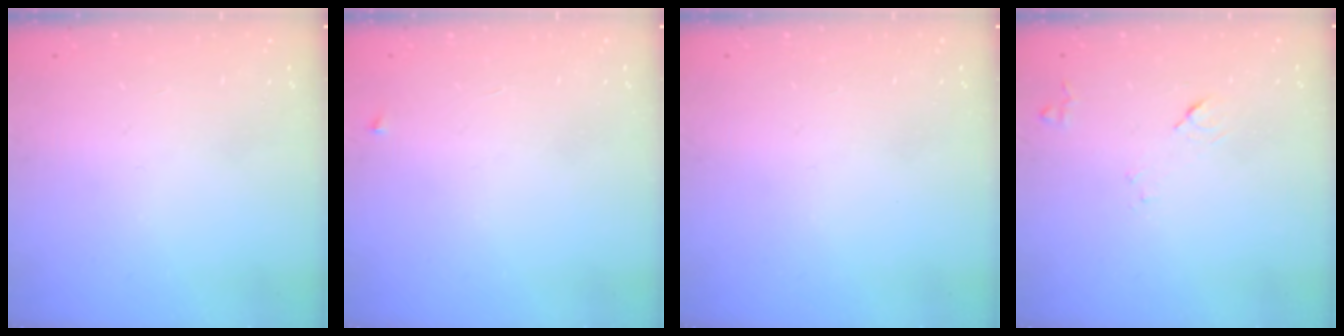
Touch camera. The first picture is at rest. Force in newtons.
{"total": 2.5, "press": 2.4, "slide": 0.4}
{"total": 0.0}
{"total": 8.0, "press": 7.9, "slide": 0.8}